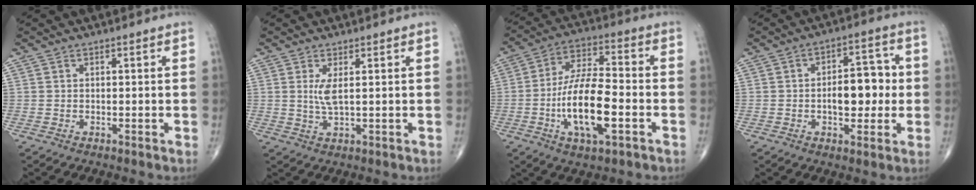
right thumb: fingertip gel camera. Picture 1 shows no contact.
{"total": 3.2, "force": [0.7, 0.6, 3.0], "torque": [-0.067, -0.012, 0.021]}
{"total": 15.1, "force": [-4.2, 5.4, 13.5], "torque": [-0.250, 0.024, -0.076]}
{"total": 9.7, "force": [-0.5, 5.2, 8.2], "torque": [-0.092, 0.020, -0.009]}